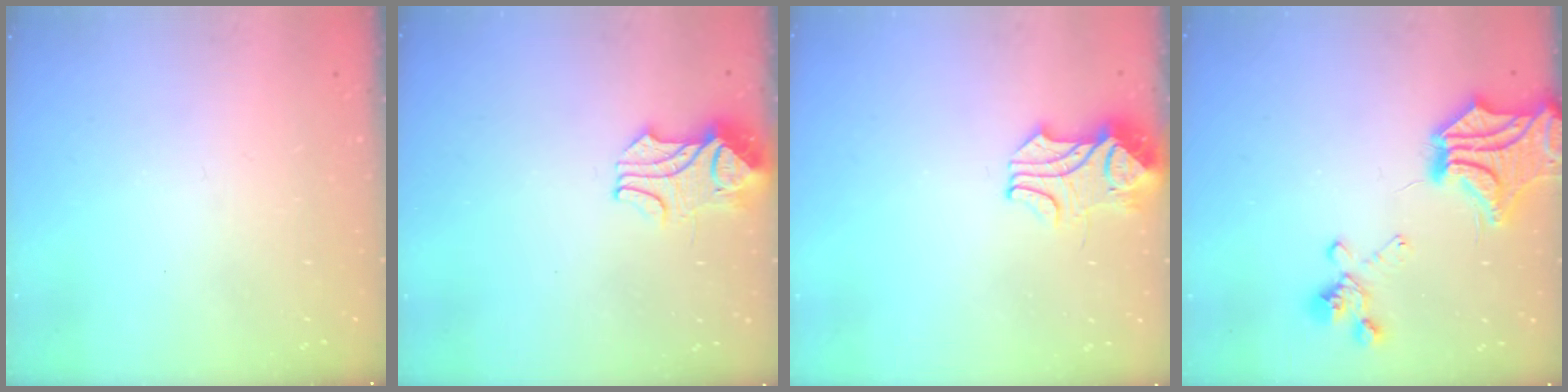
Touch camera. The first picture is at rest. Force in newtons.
{"total": 2.3, "press": 2.2, "slide": 0.9}
{"total": 2.5, "press": 2.3, "slide": 0.9}
{"total": 5.9, "press": 5.1, "slide": 3.1}